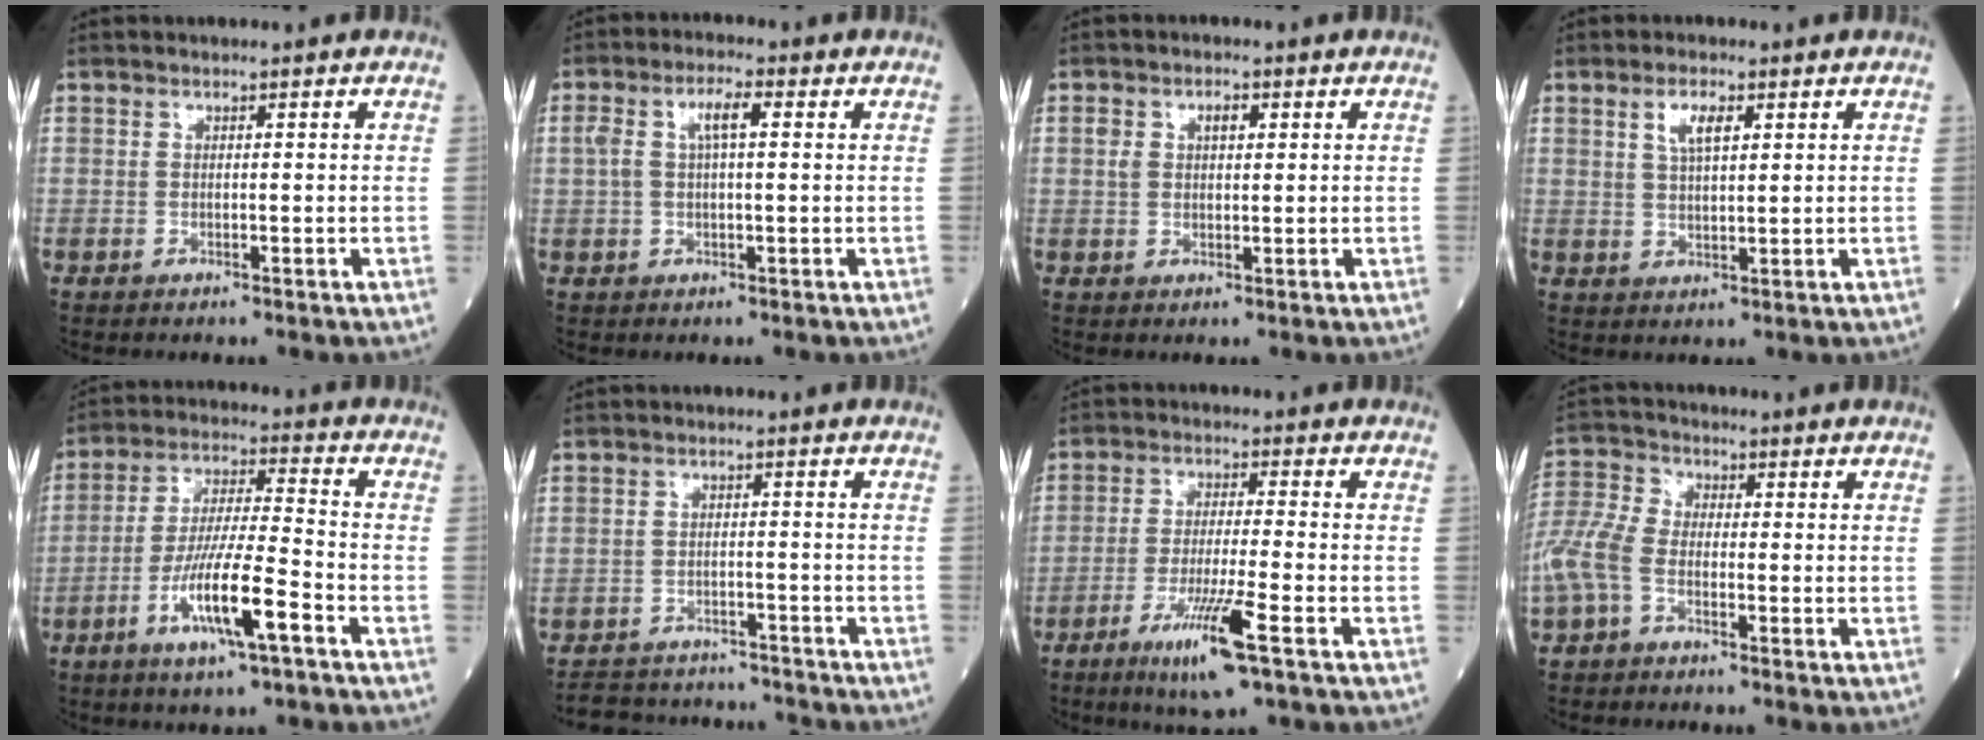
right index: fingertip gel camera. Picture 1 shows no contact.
{"total": 4.8, "force": [1.1, 1.4, 4.4], "torque": [-0.095, 0.024, 0.024]}
{"total": 3.5, "force": [1.1, 2.1, 2.5], "torque": [-0.052, 0.015, 0.023]}
{"total": 4.0, "force": [1.8, 1.1, 3.4], "torque": [-0.065, 0.004, 0.035]}
{"total": 11.3, "force": [-5.2, 0.6, 10.0], "torque": [-0.185, -0.009, -0.098]}
{"total": 11.0, "force": [-10.3, 3.4, 1.7], "torque": [-0.028, 0.016, -0.140]}
{"total": 9.2, "force": [-4.9, -0.3, 7.8], "torque": [-0.143, -0.021, -0.089]}
{"total": 7.5, "force": [-3.0, 4.1, 5.5], "torque": [-0.137, 0.010, -0.072]}